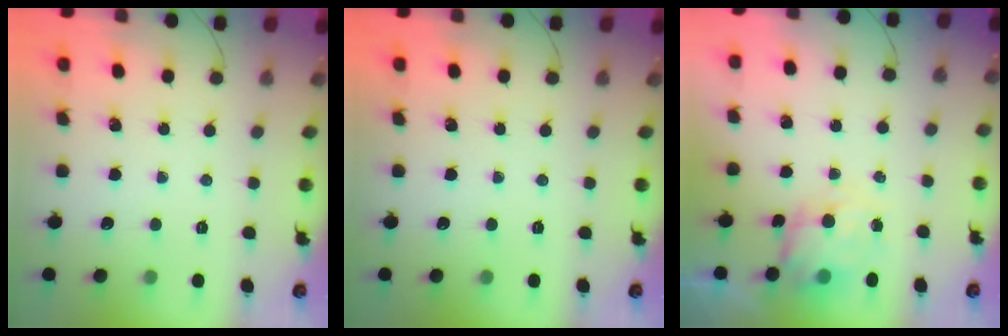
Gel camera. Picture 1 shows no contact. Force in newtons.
{"total": 0.0}
{"total": 5.5, "press": 5.5, "slide": 0.6}